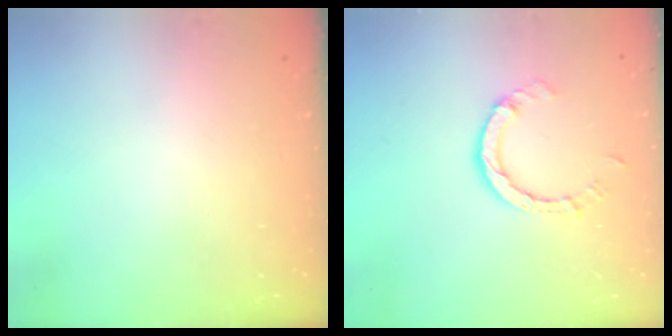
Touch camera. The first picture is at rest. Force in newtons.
{"total": 3.9, "press": 3.9, "slide": 0.2}